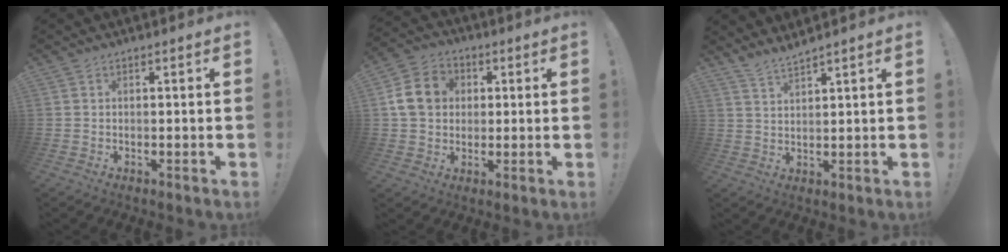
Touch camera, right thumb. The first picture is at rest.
{"total": 12.2, "force": [2.1, 10.4, 6.0], "torque": [-0.094, 0.011, 0.049]}
{"total": 4.0, "force": [3.7, -0.5, 1.4], "torque": [-0.036, -0.021, 0.067]}